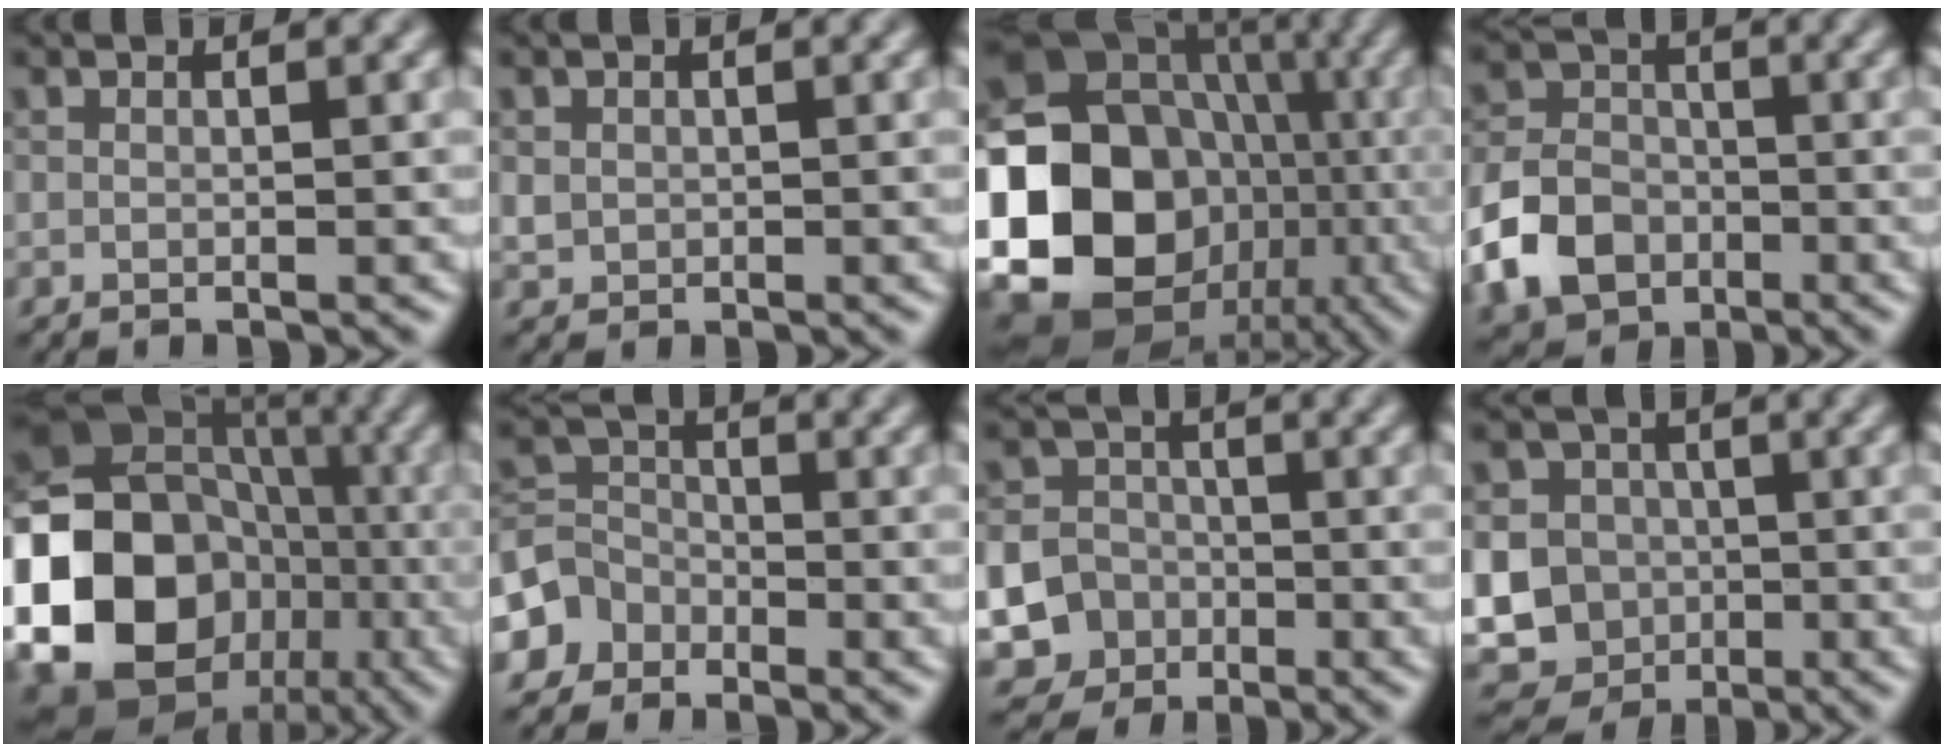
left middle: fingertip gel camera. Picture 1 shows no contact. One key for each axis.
{"total": 1.0, "fx": 0.1, "fy": 1.0, "fz": 0.3, "tx": -0.001, "ty": -0.004, "tz": 0.004}
{"total": 21.5, "fx": -4.1, "fy": 18.6, "fz": 9.9, "tx": -0.186, "ty": -0.017, "tz": -0.093}
{"total": 6.7, "fx": -2.6, "fy": 5.1, "fz": 3.4, "tx": -0.071, "ty": 0.000, "tz": -0.061}
{"total": 23.1, "fx": -6.6, "fy": 19.7, "fz": 10.2, "tx": -0.219, "ty": -0.039, "tz": -0.136}
{"total": 4.2, "fx": -2.4, "fy": 3.3, "fz": 0.6, "tx": 0.009, "ty": 0.013, "tz": -0.061}
{"total": 13.1, "fx": -5.2, "fy": 11.8, "fz": 2.2, "tx": -0.075, "ty": -0.030, "tz": -0.111}
{"total": 15.0, "fx": -2.6, "fy": 14.0, "fz": 4.7, "tx": -0.120, "ty": 0.000, "tz": -0.076}